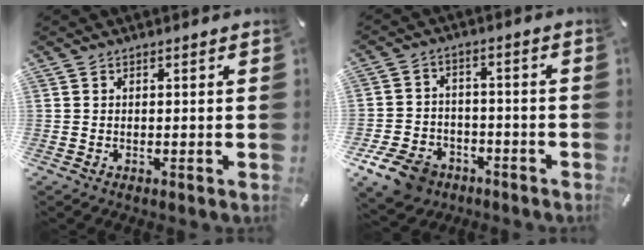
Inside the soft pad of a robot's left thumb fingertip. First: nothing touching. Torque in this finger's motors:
{"motor_torque": [0.82, 1.23, 0.13, 0.14, 0.06]}